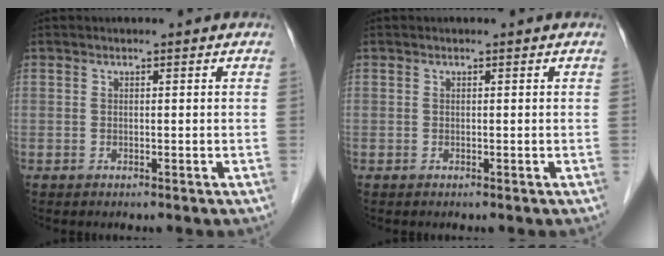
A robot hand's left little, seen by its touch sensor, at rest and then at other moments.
{"total": 0.0}